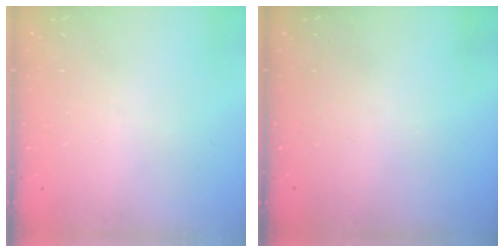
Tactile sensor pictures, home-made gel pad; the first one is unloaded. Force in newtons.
{"total": 0.0}